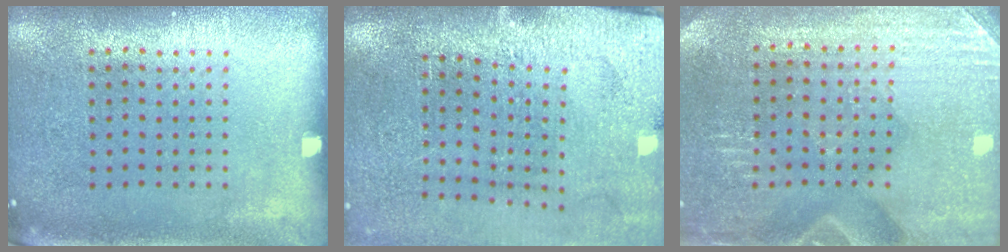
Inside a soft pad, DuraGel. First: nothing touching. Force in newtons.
{"total": 3.1, "press": 2.9, "slide": 1.0}
{"total": 2.9, "press": 2.8, "slide": 0.4}